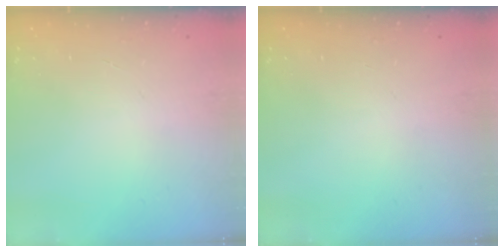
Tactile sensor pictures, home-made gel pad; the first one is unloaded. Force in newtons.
{"total": 0.0}